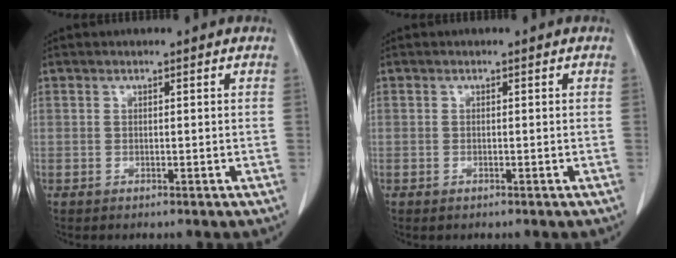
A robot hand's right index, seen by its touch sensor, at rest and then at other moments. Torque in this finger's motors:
{"motor_torque": [0.17, -0.16, 0.01, 0.01]}